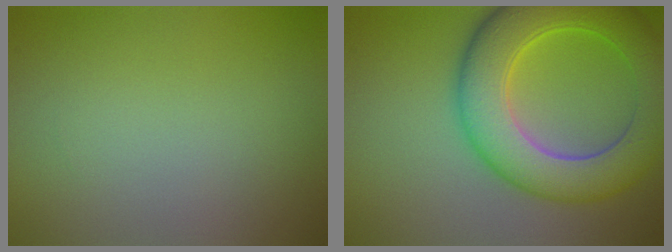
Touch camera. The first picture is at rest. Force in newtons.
{"total": 9.3, "press": 9.3, "slide": 0.0}